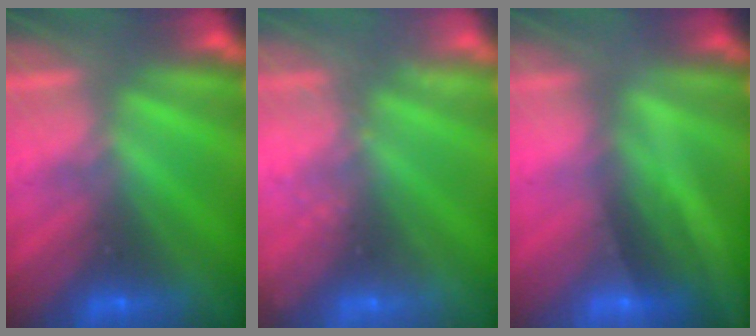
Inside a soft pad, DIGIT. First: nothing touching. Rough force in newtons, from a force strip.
{"total": 2.3}
{"total": 2.1}